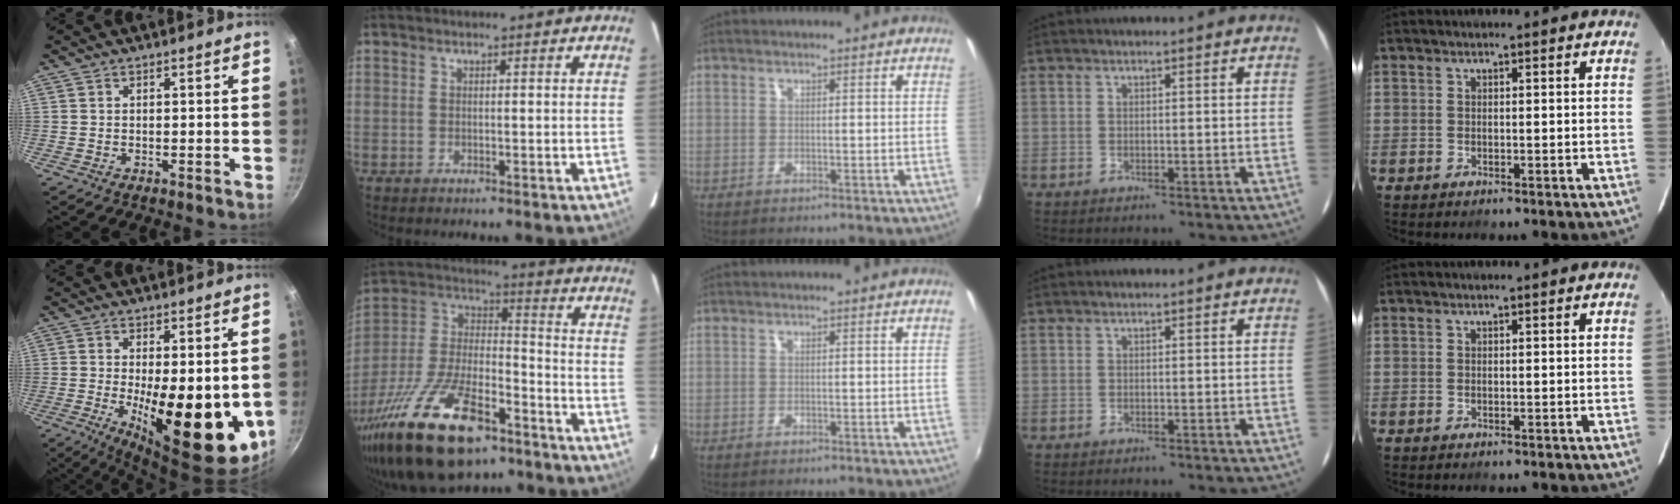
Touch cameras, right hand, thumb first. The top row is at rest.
{"thumb": {"total": 17.4, "force": [-1.9, 6.5, 16.0], "torque": [-0.208, -0.022, -0.015]}, "index": {"total": 28.4, "force": [-17.6, 11.9, 18.8], "torque": [-0.384, -0.023, -0.295]}}